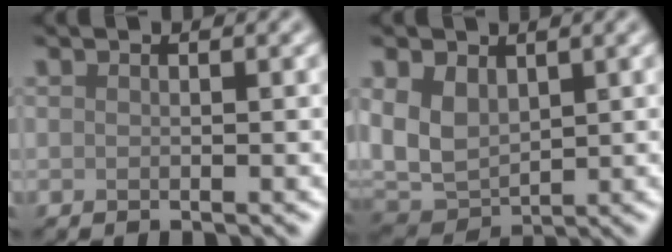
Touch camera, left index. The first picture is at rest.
{"total": 4.9, "force": [1.2, 3.5, 3.2], "torque": [-0.075, -0.004, 0.024]}